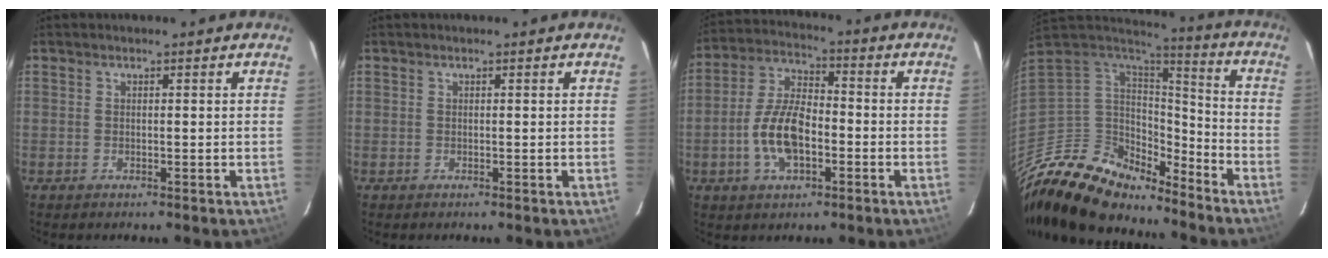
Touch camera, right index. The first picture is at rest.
{"total": 0.0}
{"total": 11.2, "force": [-3.3, 5.5, 9.3], "torque": [-0.195, 0.010, -0.060]}
{"total": 19.3, "force": [-15.5, 7.6, 8.6], "torque": [-0.183, -0.009, -0.289]}